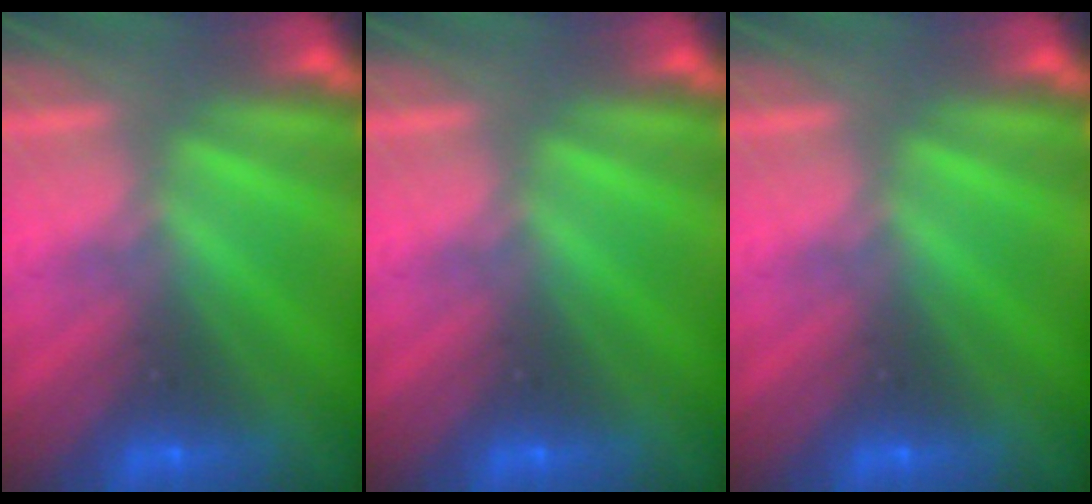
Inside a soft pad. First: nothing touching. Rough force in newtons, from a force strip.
{"total": 0.0}
{"total": 0.0}